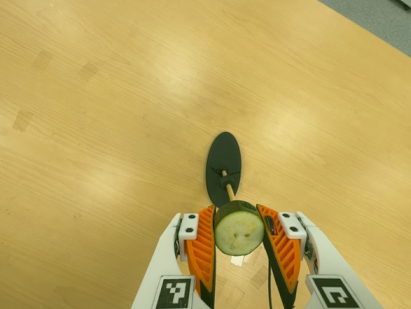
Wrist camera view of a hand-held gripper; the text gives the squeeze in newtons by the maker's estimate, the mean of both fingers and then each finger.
{"total": 10.8, "left": 9.8, "right": 11.9}